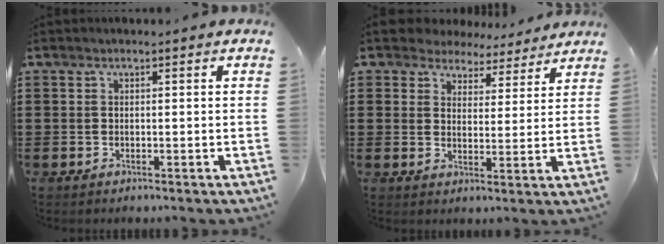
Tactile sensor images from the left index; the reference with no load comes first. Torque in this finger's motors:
{"motor_torque": [2.14, 0.00, -0.52, -0.21]}